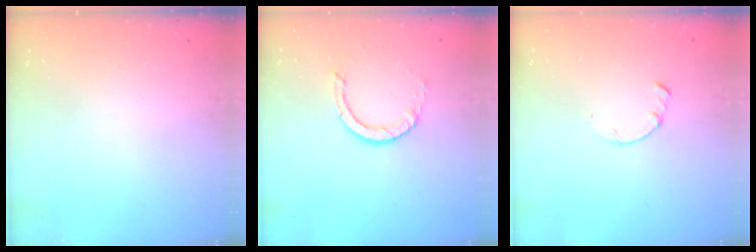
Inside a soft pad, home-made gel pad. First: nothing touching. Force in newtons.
{"total": 2.9, "press": 2.9, "slide": 0.2}
{"total": 0.7, "press": 0.6, "slide": 0.2}